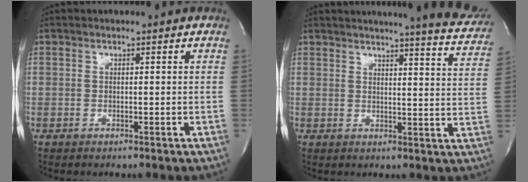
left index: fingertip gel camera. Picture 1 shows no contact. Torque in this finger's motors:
{"motor_torque": [0.00, -0.14, 0.46, 0.08]}